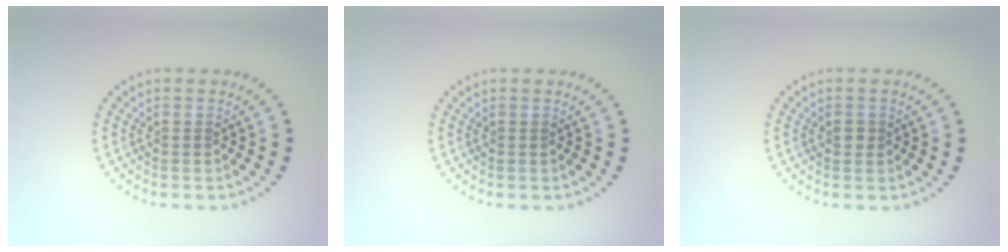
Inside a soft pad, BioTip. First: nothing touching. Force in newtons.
{"total": 0.0}
{"total": 0.9, "press": 0.9, "slide": 0.2}